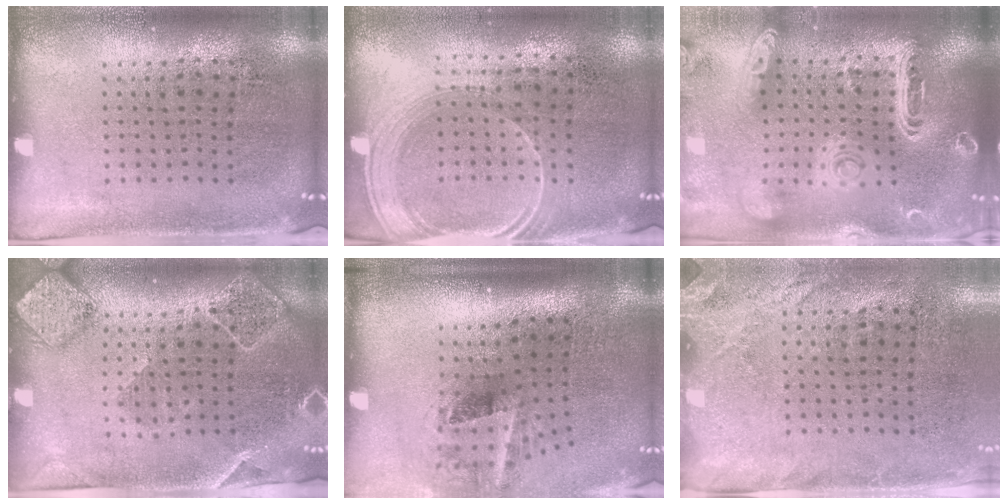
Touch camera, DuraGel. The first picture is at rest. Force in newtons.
{"total": 1.6, "press": 1.4, "slide": 0.8}
{"total": 3.4, "press": 2.8, "slide": 2.0}
{"total": 1.8, "press": 1.7, "slide": 0.5}
{"total": 1.9, "press": 1.2, "slide": 1.4}
{"total": 2.7, "press": 2.1, "slide": 1.7}